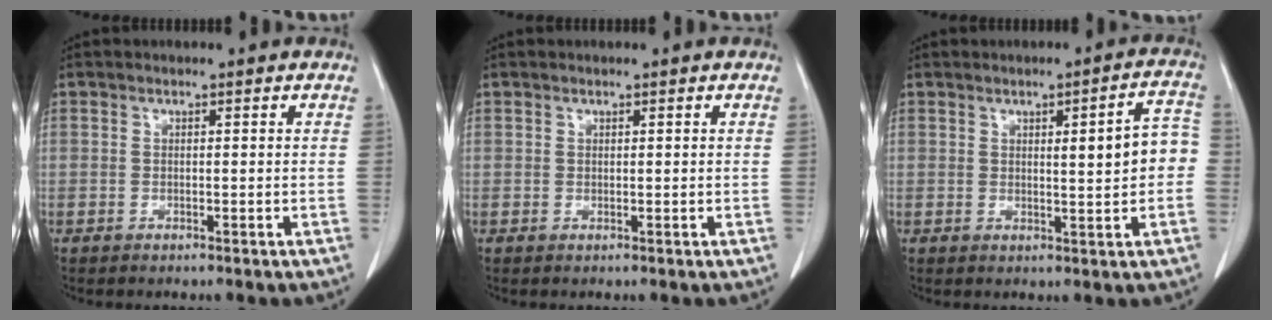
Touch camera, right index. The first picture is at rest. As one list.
[{"total": 0.0}, {"total": 6.5, "force": [0.3, 1.2, 6.4], "torque": [-0.080, 0.016, 0.006]}]